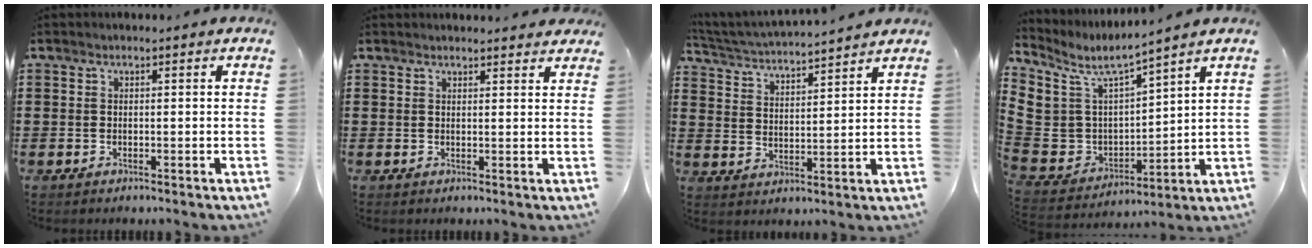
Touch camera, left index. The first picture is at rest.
{"total": 1.7, "force": [1.6, 0.2, 0.2], "torque": [-0.007, 0.002, 0.033]}
{"total": 4.0, "force": [4.0, -0.2, 0.7], "torque": [-0.035, -0.026, 0.065]}
{"total": 7.6, "force": [5.9, 3.9, 2.9], "torque": [-0.098, -0.041, 0.103]}